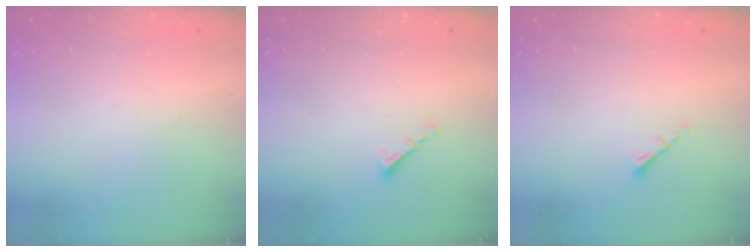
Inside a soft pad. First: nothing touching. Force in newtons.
{"total": 1.3, "press": 1.2, "slide": 0.5}
{"total": 1.3, "press": 1.2, "slide": 0.6}